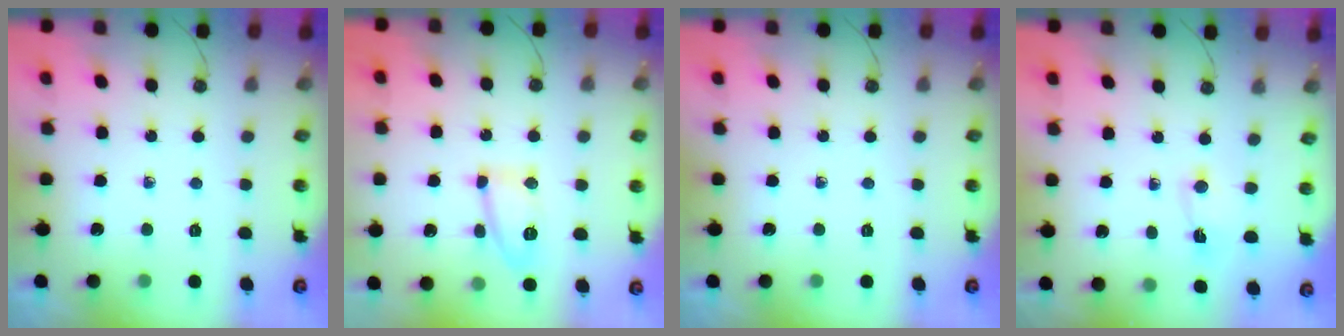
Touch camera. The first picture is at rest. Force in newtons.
{"total": 9.3, "press": 9.3, "slide": 1.0}
{"total": 0.0}
{"total": 1.4, "press": 1.2, "slide": 0.7}